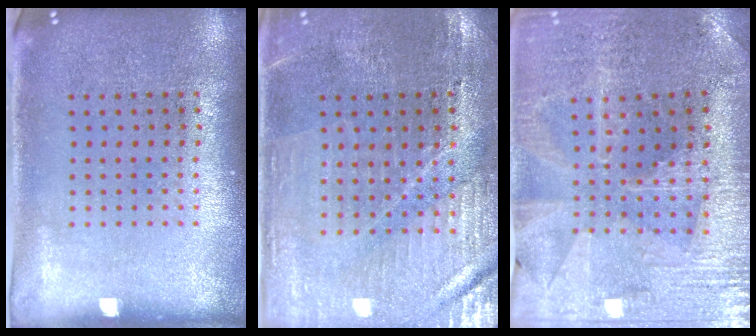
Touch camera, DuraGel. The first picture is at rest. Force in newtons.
{"total": 1.3, "press": 1.3, "slide": 0.2}
{"total": 1.7, "press": 1.7, "slide": 0.3}